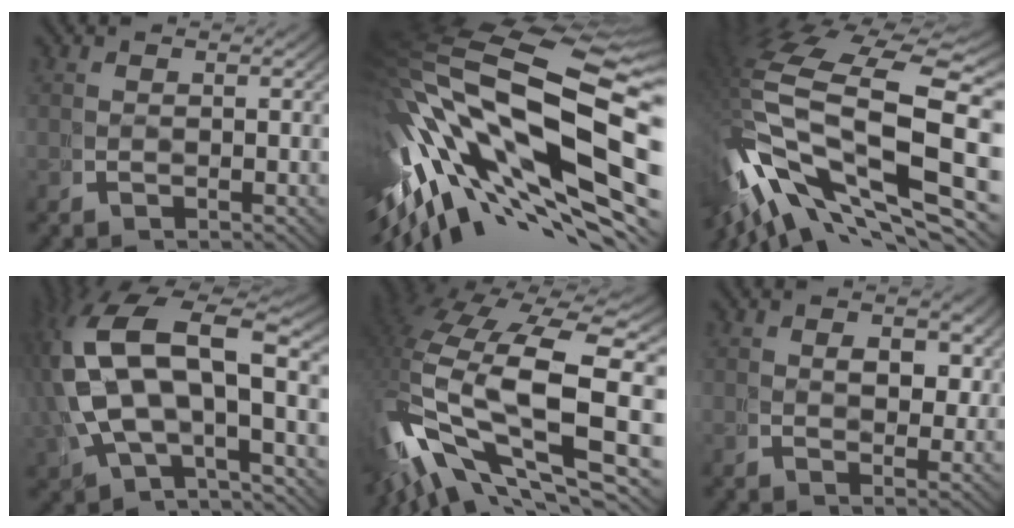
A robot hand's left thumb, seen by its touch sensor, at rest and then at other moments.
{"total": 19.6, "force": [0.9, 10.5, 16.6], "torque": [-0.348, -0.037, 0.043]}
{"total": 17.9, "force": [0.2, 8.9, 15.6], "torque": [-0.339, -0.043, 0.043]}
{"total": 12.6, "force": [1.2, 7.7, 10.0], "torque": [-0.217, -0.024, 0.033]}
{"total": 16.5, "force": [0.2, 9.2, 13.7], "torque": [-0.308, -0.054, 0.035]}
{"total": 2.7, "force": [1.4, 1.3, 1.9], "torque": [-0.032, -0.014, 0.027]}